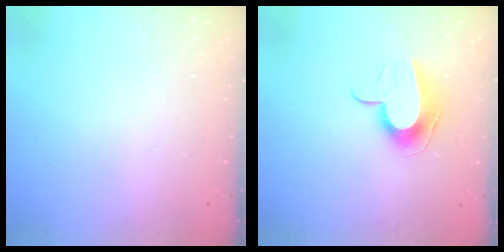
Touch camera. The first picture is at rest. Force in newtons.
{"total": 10.0, "press": 10.0, "slide": 1.2}